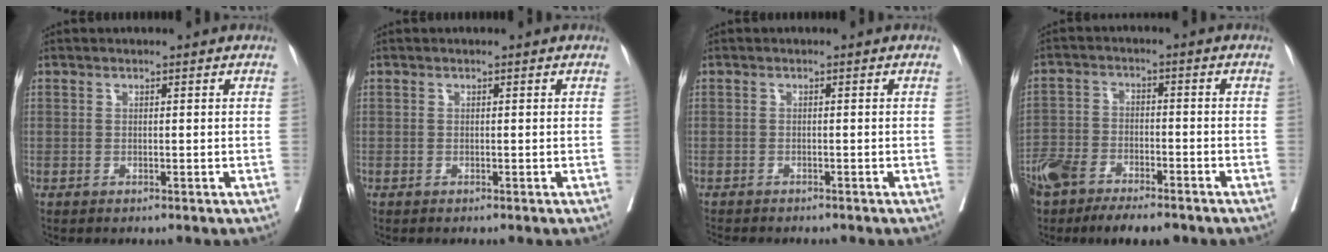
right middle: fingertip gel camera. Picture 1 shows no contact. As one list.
[{"total": 0.0}, {"total": 5.9, "force": [-5.2, 1.4, 2.4], "torque": [-0.030, -0.007, -0.072]}, {"total": 12.8, "force": [-9.6, 4.8, 6.9], "torque": [-0.133, -0.005, -0.161]}]